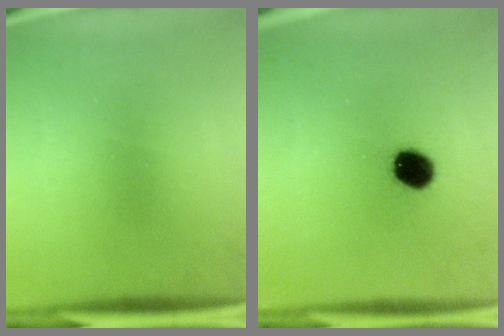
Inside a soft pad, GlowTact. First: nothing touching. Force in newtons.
{"total": 7.8}